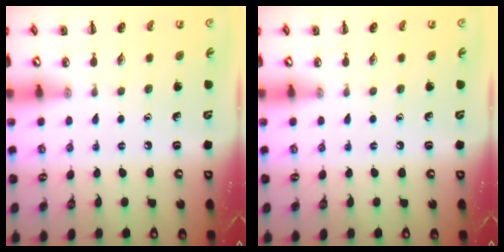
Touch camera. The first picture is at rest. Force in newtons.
{"total": 0.0}